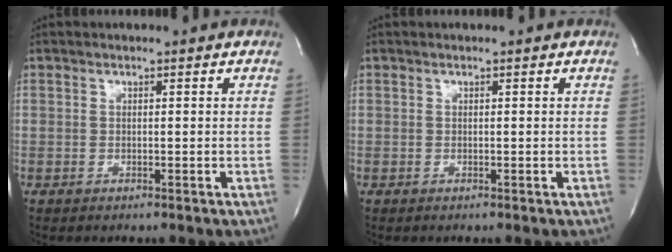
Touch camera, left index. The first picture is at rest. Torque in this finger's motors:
{"motor_torque": [-0.01, 0.04, 0.00, 0.00]}